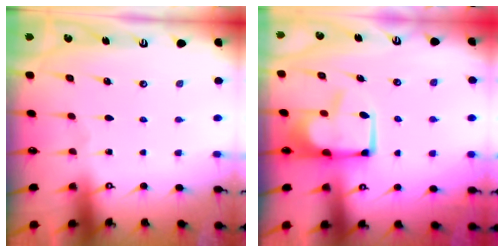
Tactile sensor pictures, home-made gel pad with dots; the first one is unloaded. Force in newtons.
{"total": 7.0, "press": 7.0, "slide": 0.7}